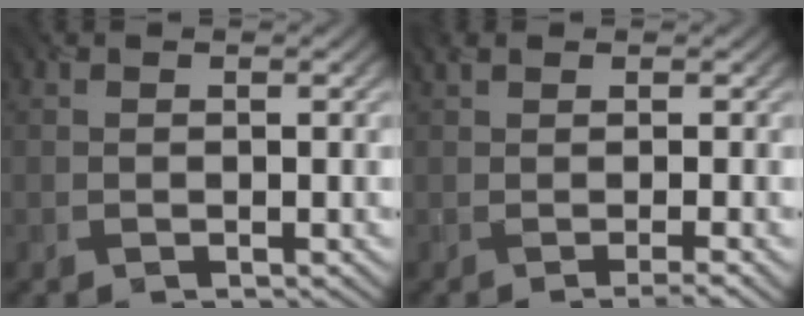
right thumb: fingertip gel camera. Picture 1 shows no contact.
{"total": 2.4, "force": [-0.4, 0.6, 2.3], "torque": [-0.034, 0.005, -0.011]}